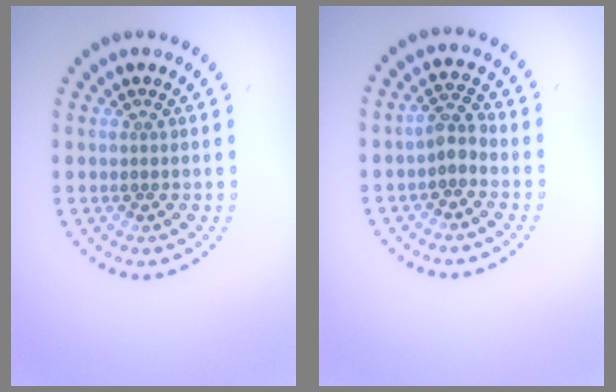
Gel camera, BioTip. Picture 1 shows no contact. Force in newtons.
{"total": 1.9, "press": 1.7, "slide": 0.9}